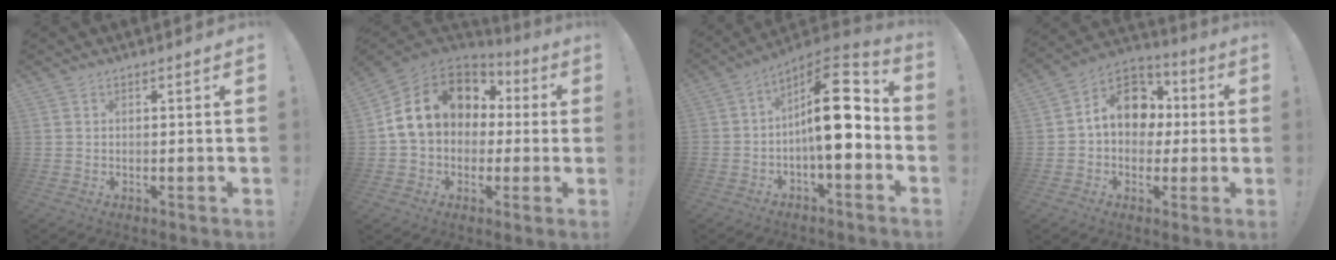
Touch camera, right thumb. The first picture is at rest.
{"total": 17.7, "force": [4.4, 13.4, 10.8], "torque": [-0.184, -0.003, 0.094]}
{"total": 16.9, "force": [-0.2, 6.9, 15.4], "torque": [-0.218, 0.013, -0.003]}
{"total": 13.9, "force": [2.1, 10.9, 8.4], "torque": [-0.108, 0.010, 0.047]}